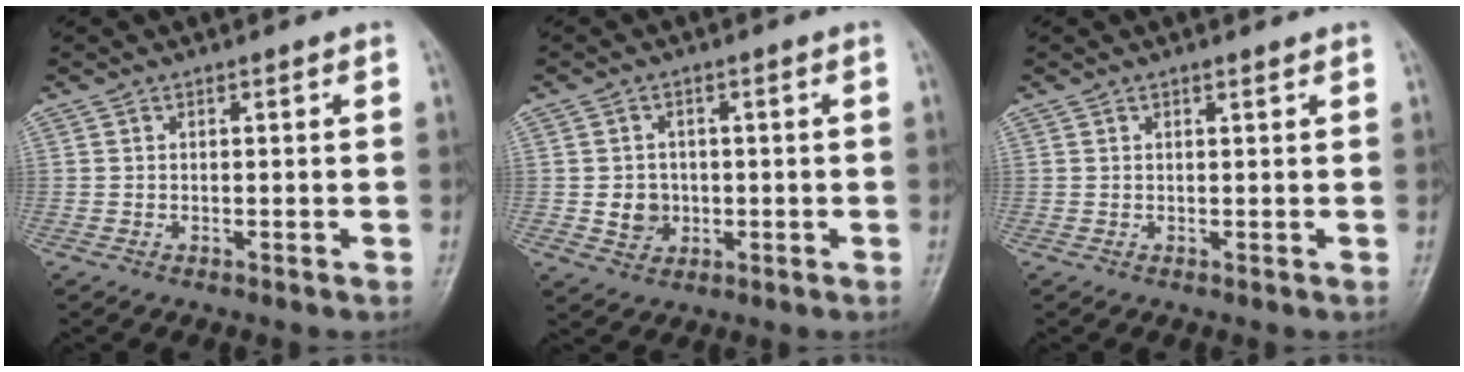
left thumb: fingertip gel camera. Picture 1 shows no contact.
{"total": 4.1, "force": [-0.1, 3.8, 1.7], "torque": [-0.007, 0.002, 0.006]}
{"total": 0.8, "force": [0.7, 0.2, 0.4], "torque": [-0.008, -0.005, 0.013]}